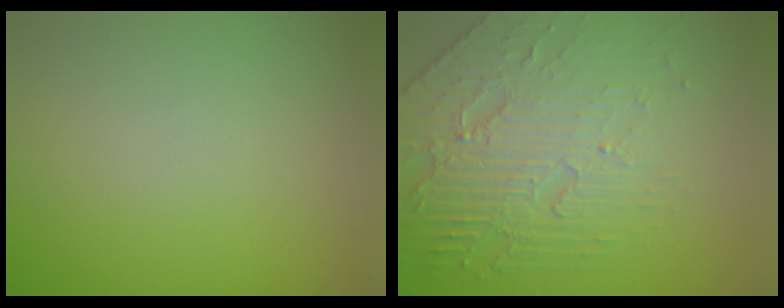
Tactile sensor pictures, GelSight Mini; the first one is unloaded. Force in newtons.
{"total": 5.0, "press": 4.4, "slide": 2.5}